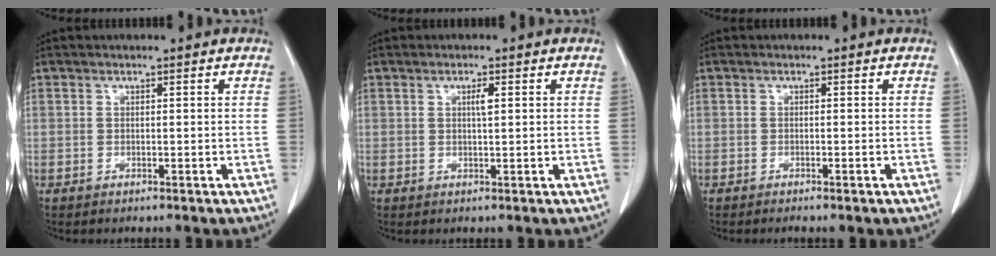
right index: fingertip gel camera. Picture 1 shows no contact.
{"total": 1.5, "force": [0.5, 0.2, 1.4], "torque": [-0.028, 0.001, 0.007]}
{"total": 1.2, "force": [-0.9, -0.1, 0.7], "torque": [-0.014, -0.001, -0.010]}